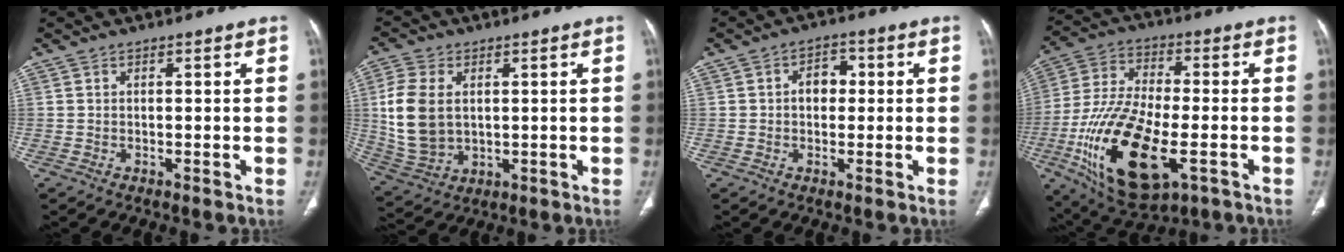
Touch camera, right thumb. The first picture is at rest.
{"total": 12.1, "force": [1.5, 8.2, 8.9], "torque": [-0.187, -0.006, 0.040]}
{"total": 4.3, "force": [0.3, 3.2, 2.8], "torque": [-0.024, 0.013, -0.003]}
{"total": 22.5, "force": [-7.2, 10.1, 18.8], "torque": [-0.378, 0.003, -0.114]}